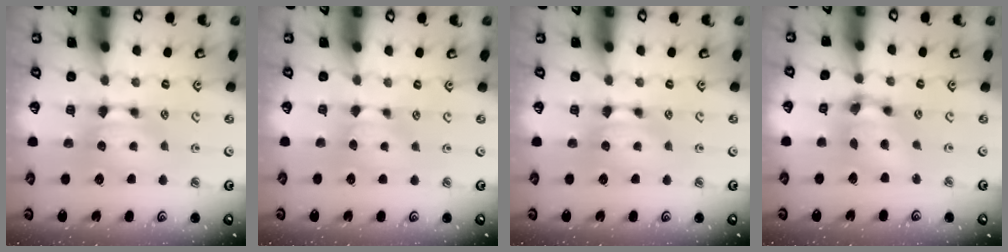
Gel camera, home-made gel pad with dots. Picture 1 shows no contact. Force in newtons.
{"total": 1.1, "press": 0.7, "slide": 0.8}
{"total": 0.0}
{"total": 6.2, "press": 5.8, "slide": 2.0}